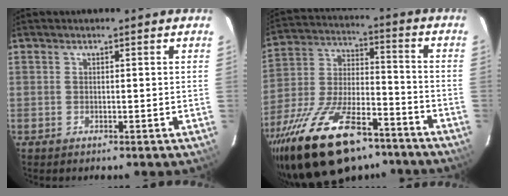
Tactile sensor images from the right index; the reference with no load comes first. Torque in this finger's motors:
{"motor_torque": [1.55, -0.59, 1.05, 0.21]}